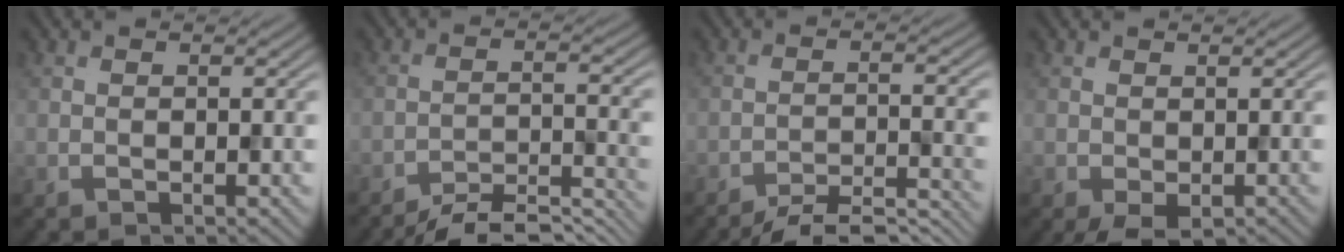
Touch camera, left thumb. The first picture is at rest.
{"total": 8.0, "force": [-7.1, 1.5, 3.5], "torque": [-0.065, 0.000, -0.104]}
{"total": 7.3, "force": [-6.4, 1.3, 3.4], "torque": [-0.064, 0.000, -0.094]}
{"total": 3.1, "force": [-1.6, 1.8, 2.0], "torque": [-0.043, -0.011, -0.027]}